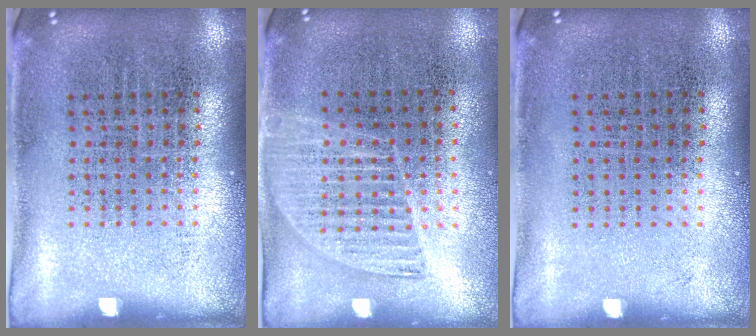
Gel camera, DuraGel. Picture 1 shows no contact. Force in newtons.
{"total": 1.3, "press": 1.2, "slide": 0.6}
{"total": 0.0}